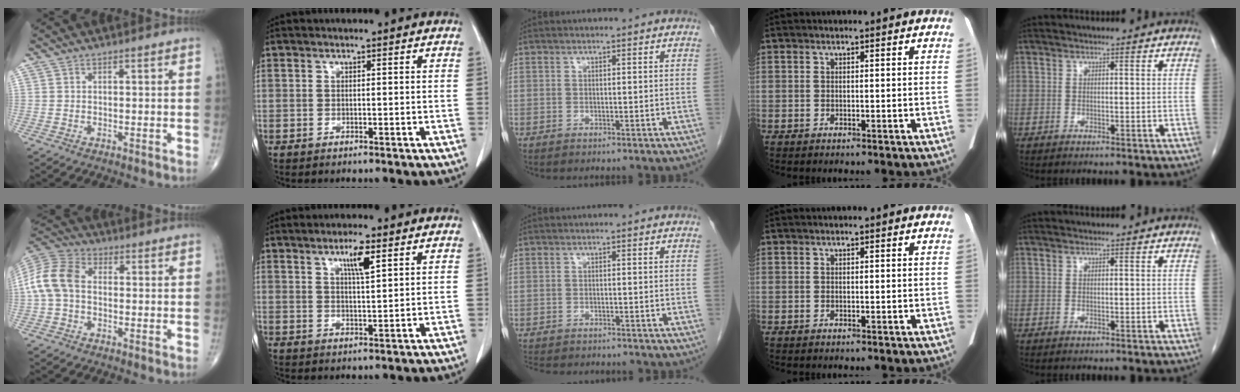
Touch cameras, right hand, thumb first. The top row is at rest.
{"thumb": {"total": 10.1, "force": [-0.5, 6.9, 7.4], "torque": [-0.152, 0.028, -0.023]}, "index": {"total": 4.4, "force": [2.3, 0.4, 3.7], "torque": [-0.064, -0.003, 0.039]}, "middle": {"total": 9.2, "force": [-8.2, 2.5, 3.4], "torque": [-0.063, -0.008, -0.109]}}